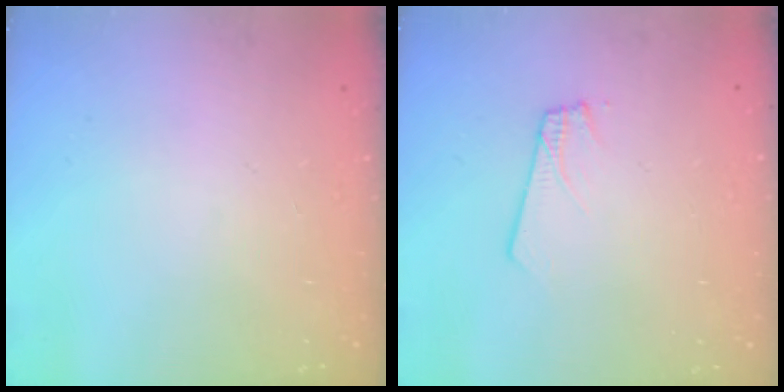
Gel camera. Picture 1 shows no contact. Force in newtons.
{"total": 1.8, "press": 1.8, "slide": 0.1}